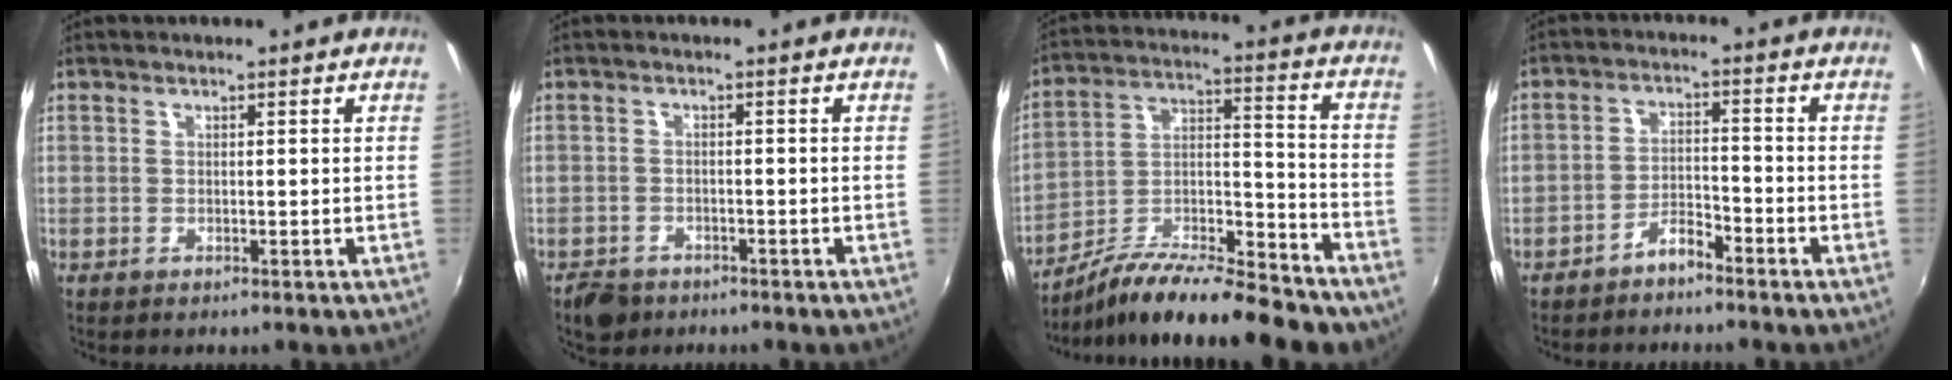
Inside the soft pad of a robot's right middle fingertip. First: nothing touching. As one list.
[{"total": 4.4, "force": [-3.3, 2.7, 1.3], "torque": [-0.042, -0.004, -0.054]}, {"total": 20.3, "force": [-15.3, 5.4, 12.3], "torque": [-0.211, -0.001, -0.240]}, {"total": 3.6, "force": [-3.2, 1.0, 1.3], "torque": [-0.034, 0.012, -0.054]}]